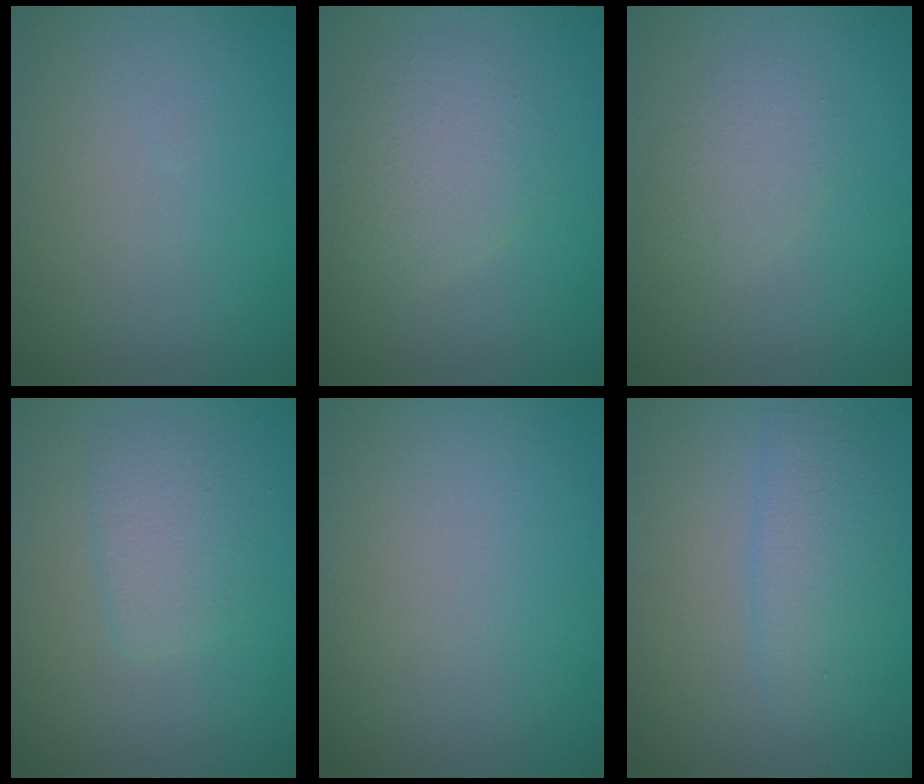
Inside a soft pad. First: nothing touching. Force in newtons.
{"total": 3.0, "press": 3.0, "slide": 0.0}
{"total": 1.6, "press": 1.6, "slide": 0.1}
{"total": 2.1, "press": 2.1, "slide": 0.1}
{"total": 0.0}
{"total": 2.4, "press": 2.4, "slide": 0.1}